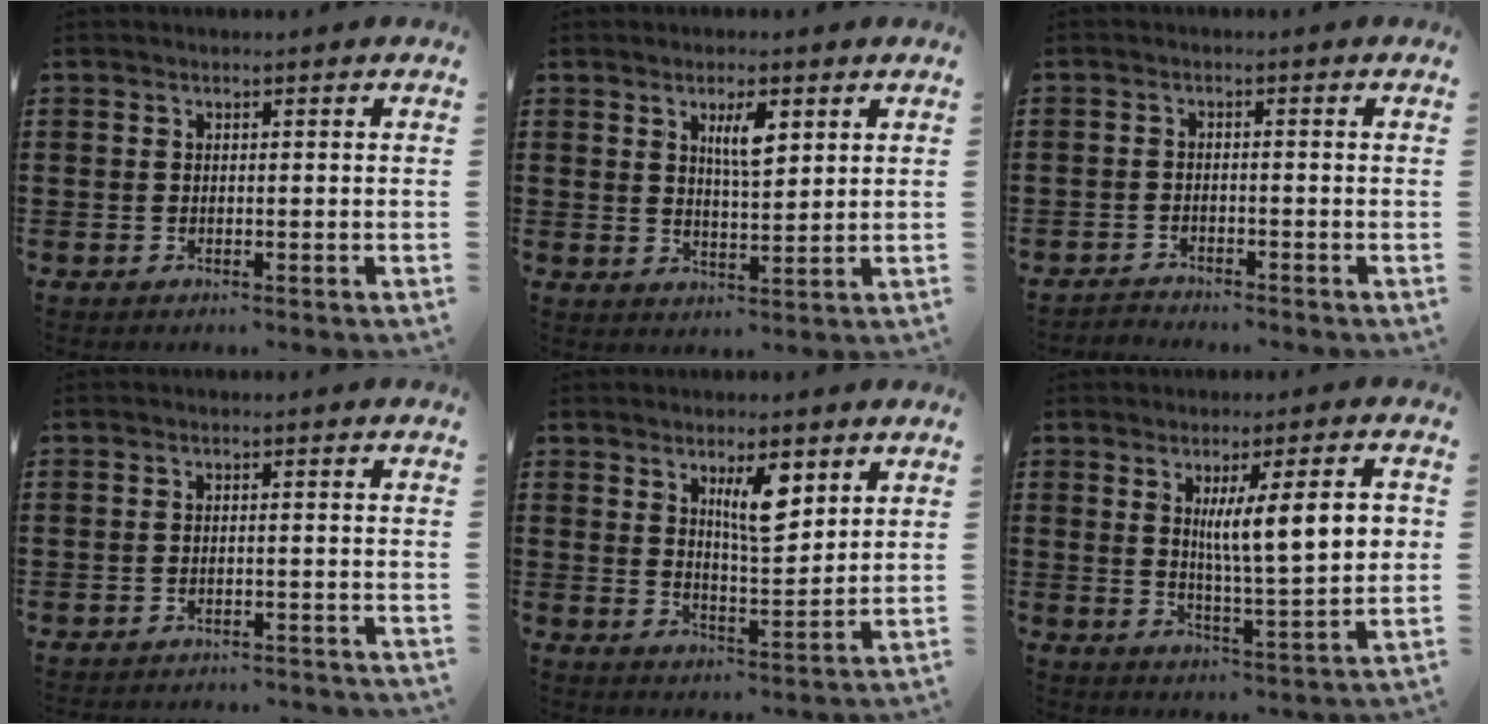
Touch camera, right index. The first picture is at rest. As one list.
[{"total": 4.6, "force": [2.1, 1.3, 3.8], "torque": [-0.065, 0.000, 0.031]}, {"total": 1.8, "force": [-1.8, 0.1, -0.1], "torque": [-0.004, 0.002, -0.040]}, {"total": 1.8, "force": [-1.8, -0.1, 0.2], "torque": [-0.006, 0.002, -0.039]}, {"total": 6.9, "force": [3.5, 2.2, 5.5], "torque": [-0.092, -0.004, 0.055]}, {"total": 10.0, "force": [2.7, 1.7, 9.5], "torque": [-0.164, 0.000, 0.039]}]